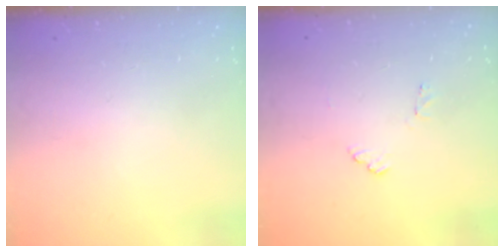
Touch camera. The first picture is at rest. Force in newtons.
{"total": 6.9, "press": 6.9, "slide": 0.5}